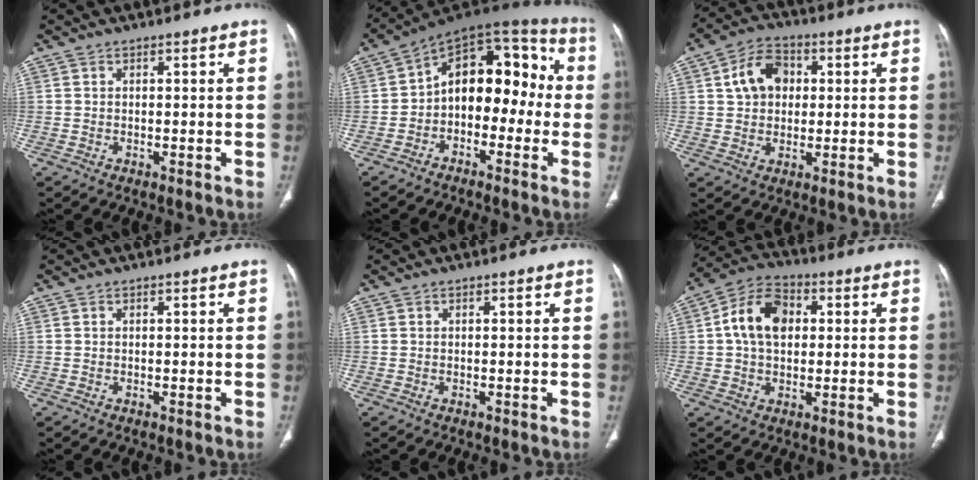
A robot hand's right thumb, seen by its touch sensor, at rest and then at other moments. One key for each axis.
{"total": 16.0, "fx": -1.7, "fy": 10.2, "fz": 12.2, "tx": -0.120, "ty": 0.057, "tz": -0.044}
{"total": 9.0, "fx": 1.9, "fy": 6.8, "fz": 5.6, "tx": -0.075, "ty": 0.010, "tz": 0.028}
{"total": 0.0}
{"total": 0.0}
{"total": 11.3, "fx": 1.8, "fy": 7.7, "fz": 8.1, "tx": -0.132, "ty": 0.019, "tz": 0.023}